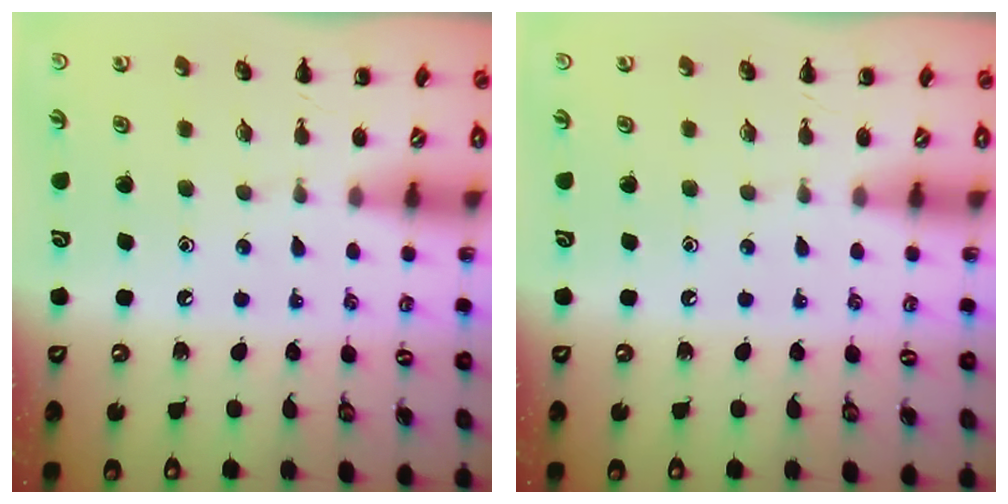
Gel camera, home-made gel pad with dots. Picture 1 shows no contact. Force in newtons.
{"total": 0.0}